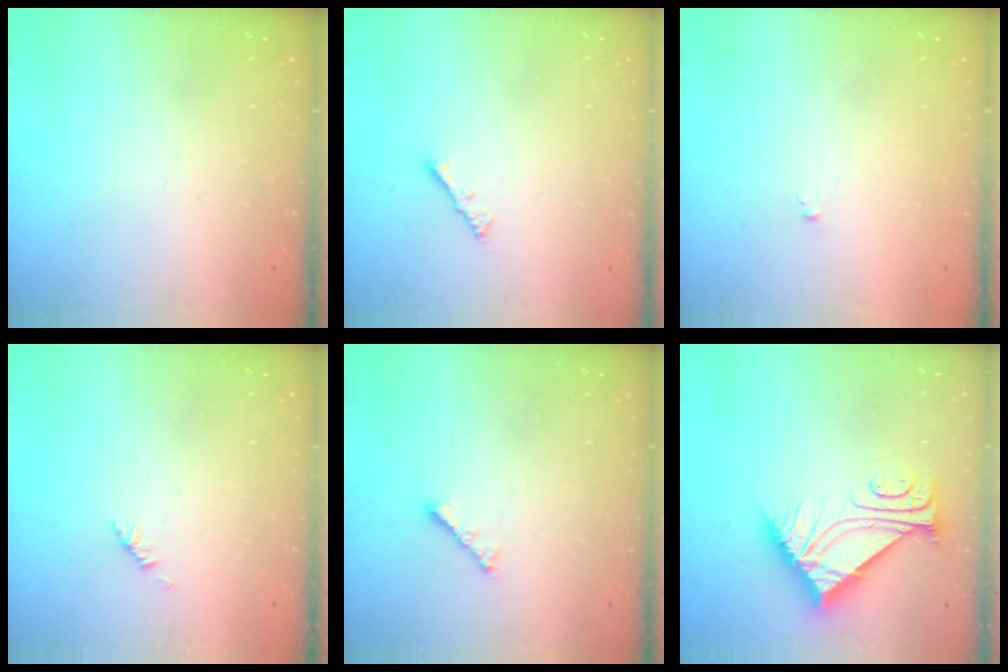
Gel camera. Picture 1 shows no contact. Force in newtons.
{"total": 1.3, "press": 1.2, "slide": 0.4}
{"total": 0.0}
{"total": 1.9, "press": 1.8, "slide": 0.6}
{"total": 2.4, "press": 2.3, "slide": 0.6}
{"total": 10.2, "press": 10.2, "slide": 0.4}